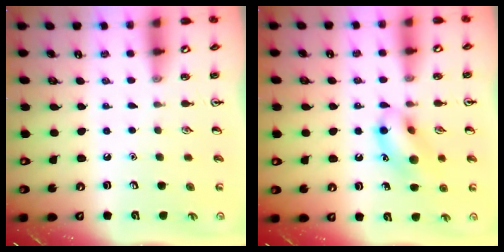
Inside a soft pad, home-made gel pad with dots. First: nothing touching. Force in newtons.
{"total": 12.7, "press": 12.6, "slide": 1.7}